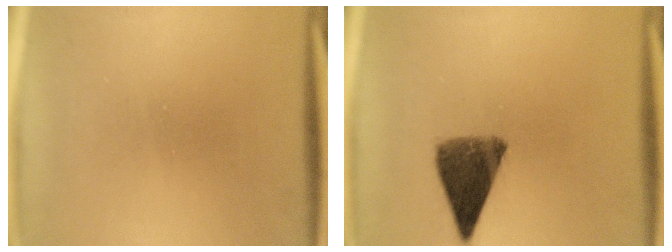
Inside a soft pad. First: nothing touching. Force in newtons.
{"total": 8.8}